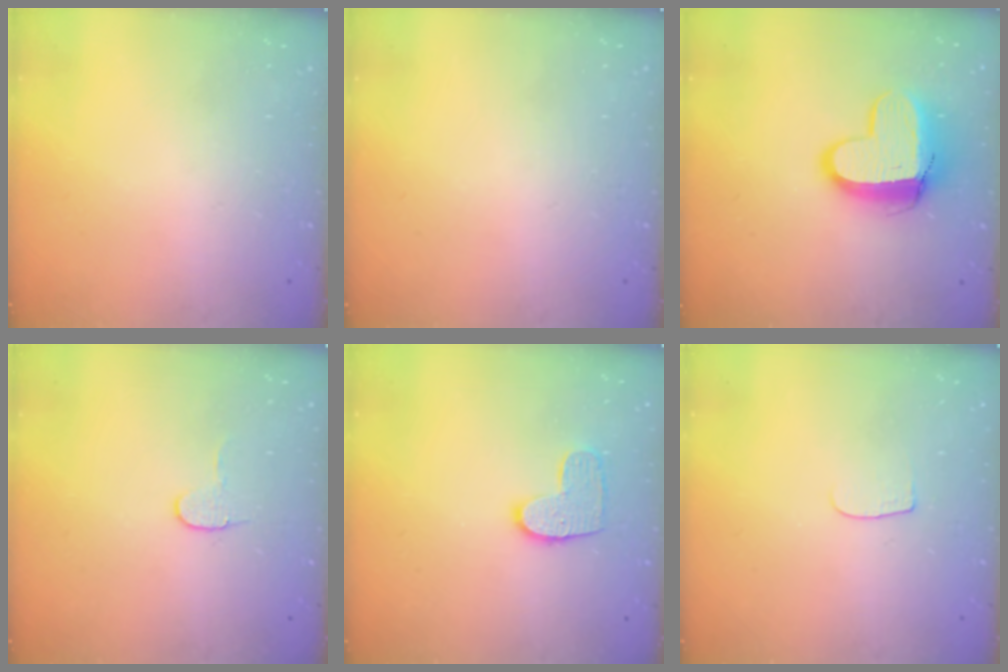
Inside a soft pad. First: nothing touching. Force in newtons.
{"total": 0.0}
{"total": 12.7, "press": 12.7, "slide": 1.1}
{"total": 6.1, "press": 6.0, "slide": 0.5}
{"total": 8.7, "press": 8.7, "slide": 0.4}
{"total": 4.3, "press": 4.3, "slide": 0.5}